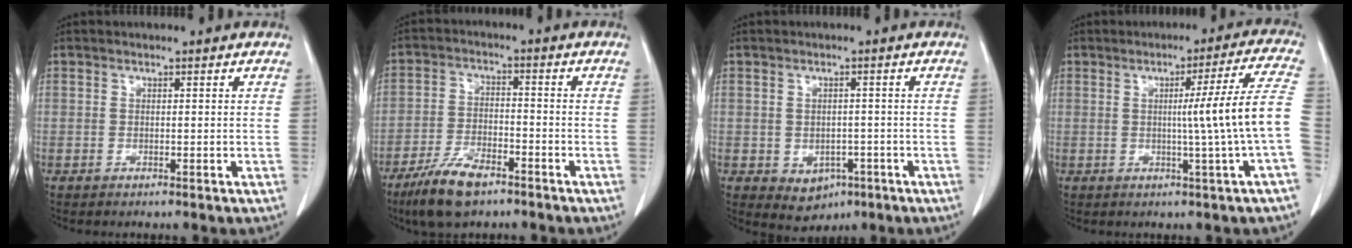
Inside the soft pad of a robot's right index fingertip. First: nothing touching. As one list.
[{"total": 8.7, "force": [-6.2, 2.8, 5.4], "torque": [-0.111, -0.012, -0.113]}, {"total": 4.6, "force": [-1.8, 3.5, 2.3], "torque": [-0.027, 0.001, -0.010]}, {"total": 10.7, "force": [-1.0, -2.6, 10.3], "torque": [-0.135, 0.001, -0.011]}]